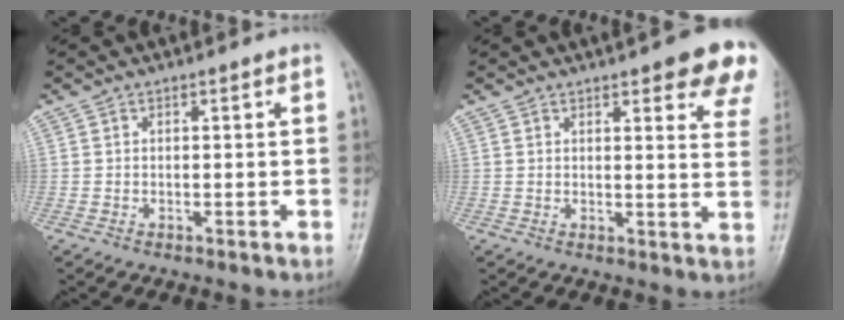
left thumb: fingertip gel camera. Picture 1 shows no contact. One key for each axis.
{"total": 13.5, "fx": 8.9, "fy": 3.8, "fz": 9.4, "tx": -0.083, "ty": -0.033, "tz": 0.088}